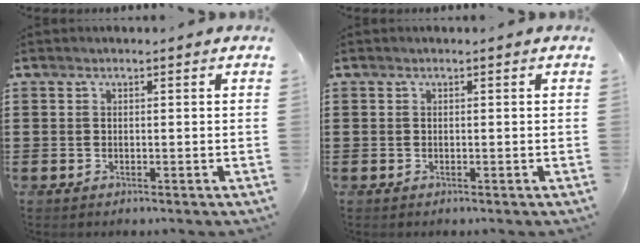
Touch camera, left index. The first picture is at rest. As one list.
[{"total": 0.0}]